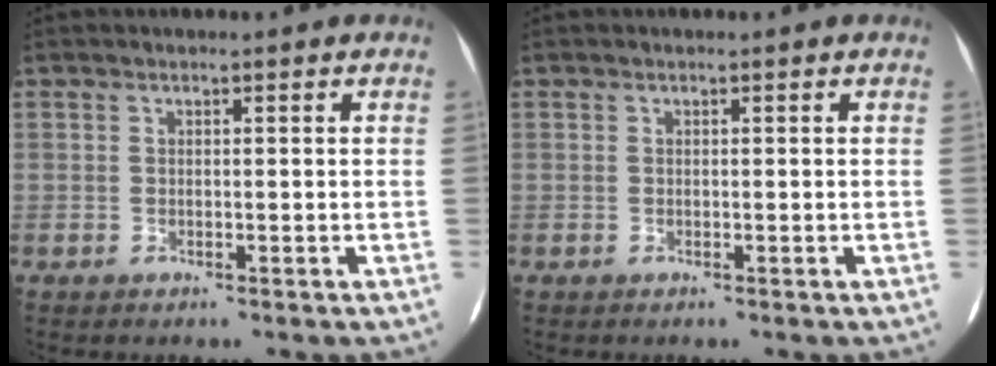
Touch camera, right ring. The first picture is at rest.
{"total": 0.0}